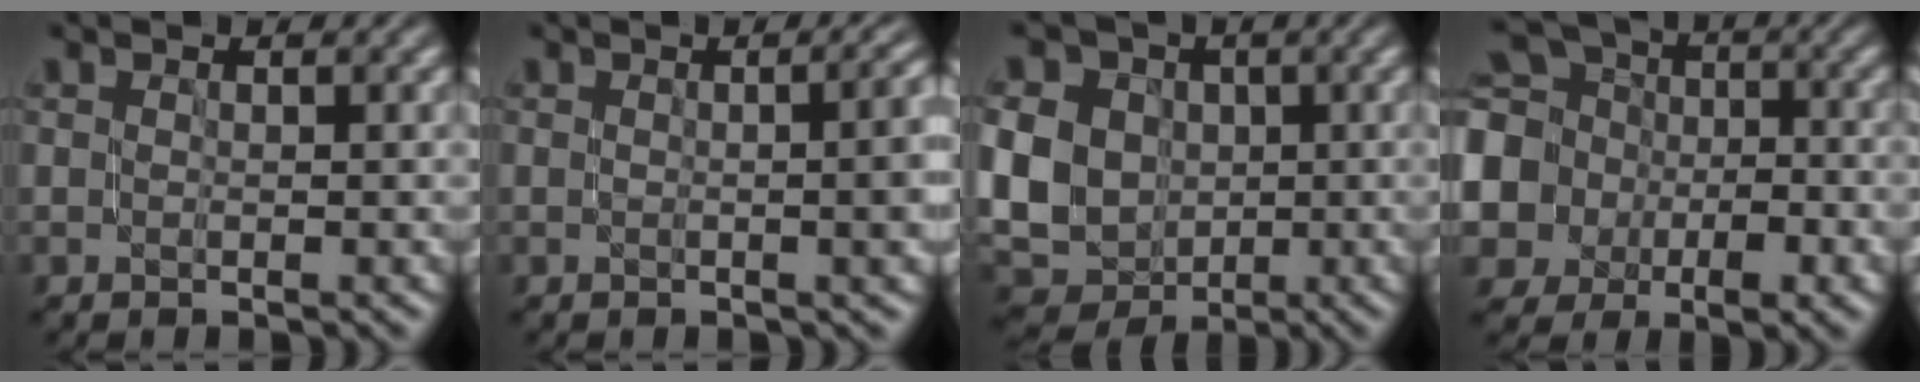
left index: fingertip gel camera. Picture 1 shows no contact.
{"total": 6.3, "force": [0.1, 2.9, 5.7], "torque": [-0.029, 0.010, 0.002]}
{"total": 13.2, "force": [1.0, 11.2, 6.8], "torque": [-0.152, 0.011, -0.002]}
{"total": 10.5, "force": [-1.5, 9.1, 4.9], "torque": [-0.122, 0.001, -0.056]}